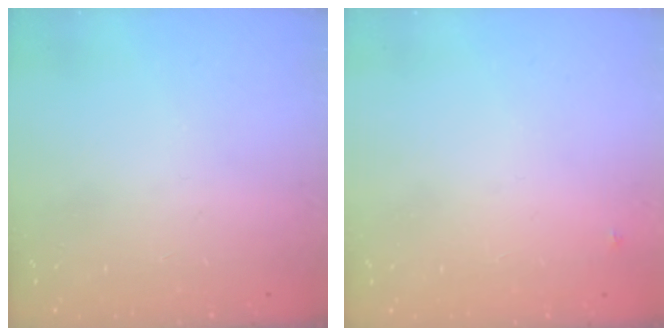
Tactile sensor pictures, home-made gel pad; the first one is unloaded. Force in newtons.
{"total": 3.1, "press": 3.1, "slide": 0.3}